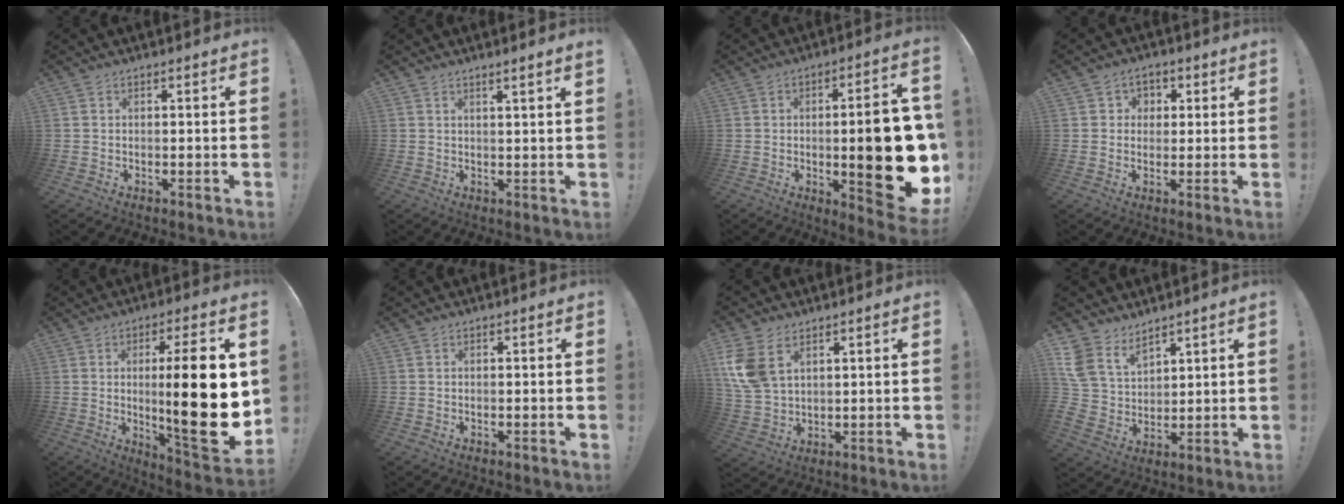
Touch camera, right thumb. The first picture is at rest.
{"total": 2.3, "force": [1.6, -0.6, 1.5], "torque": [-0.025, -0.008, 0.025]}
{"total": 21.6, "force": [-1.8, 6.5, 20.5], "torque": [-0.267, -0.005, -0.014]}
{"total": 4.2, "force": [1.0, 4.0, 1.0], "torque": [-0.012, -0.005, 0.017]}
{"total": 22.0, "force": [1.1, 3.8, 21.7], "torque": [-0.337, -0.028, 0.012]}
{"total": 0.0}
{"total": 10.2, "force": [5.0, 6.3, 6.3], "torque": [-0.140, -0.013, 0.098]}
{"total": 10.2, "force": [7.3, 6.1, 3.8], "torque": [-0.092, -0.050, 0.145]}